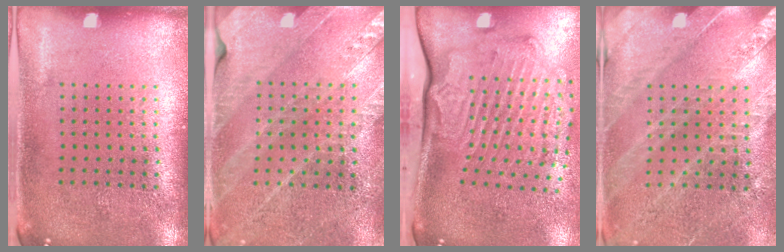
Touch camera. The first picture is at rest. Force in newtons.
{"total": 2.6, "press": 2.5, "slide": 0.6}
{"total": 2.6, "press": 2.2, "slide": 1.4}
{"total": 2.7, "press": 2.7, "slide": 0.5}